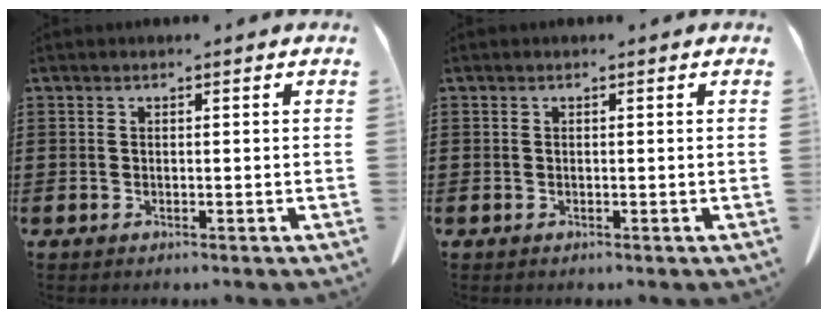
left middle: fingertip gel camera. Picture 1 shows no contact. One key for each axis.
{"total": 0.0}